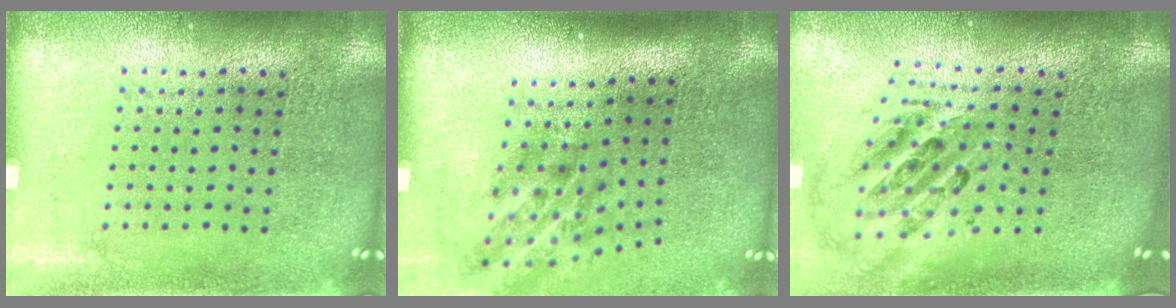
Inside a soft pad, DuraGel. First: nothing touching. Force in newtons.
{"total": 2.0, "press": 1.3, "slide": 1.5}
{"total": 2.4, "press": 1.7, "slide": 1.7}